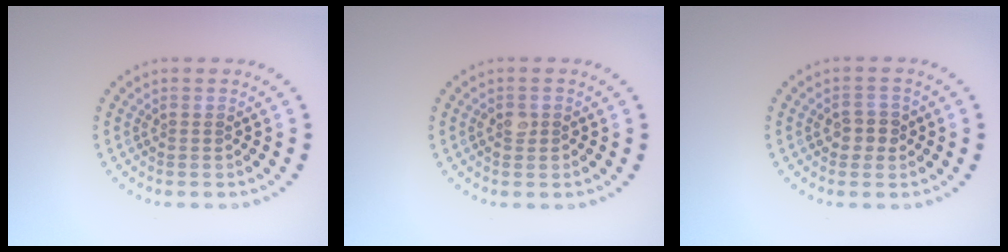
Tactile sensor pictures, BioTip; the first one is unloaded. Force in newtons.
{"total": 1.4, "press": 1.4, "slide": 0.4}
{"total": 2.1, "press": 2.0, "slide": 0.5}